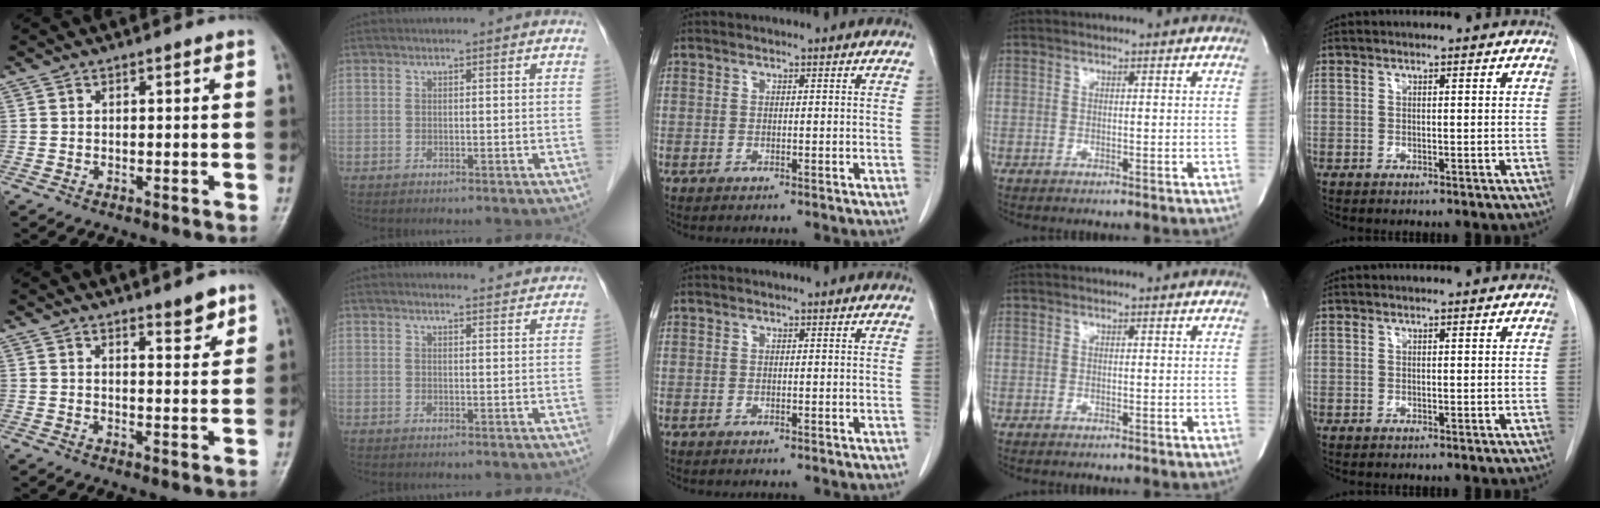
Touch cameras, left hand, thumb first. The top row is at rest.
{"thumb": {"total": 4.0, "force": [3.1, 1.0, 2.3], "torque": [-0.020, -0.026, 0.044]}, "index": {"total": 5.7, "force": [5.7, 0.6, 0.7], "torque": [-0.008, 0.004, 0.053]}}